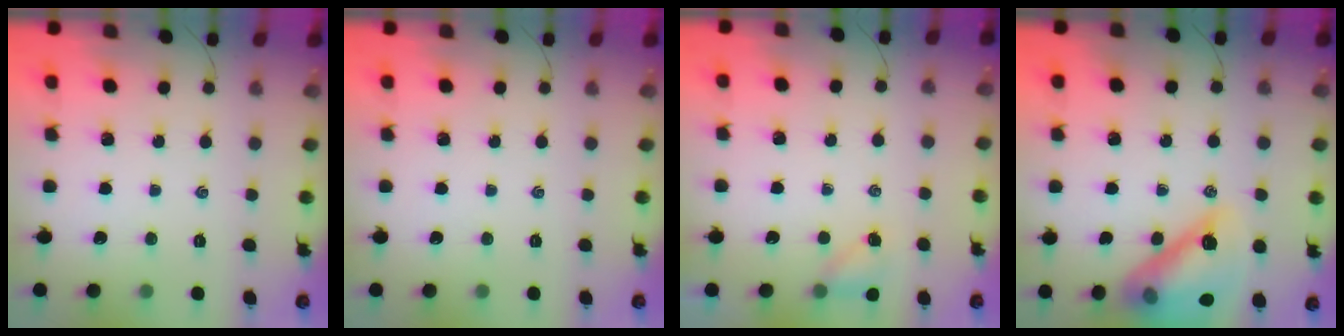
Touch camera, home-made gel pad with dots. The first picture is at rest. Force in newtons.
{"total": 0.0}
{"total": 4.3, "press": 4.2, "slide": 1.1}
{"total": 18.1, "press": 18.0, "slide": 1.5}